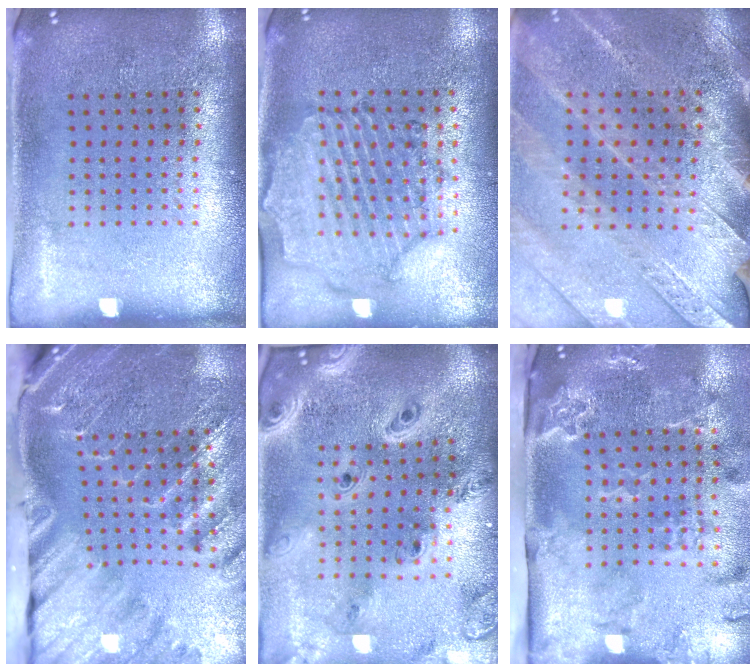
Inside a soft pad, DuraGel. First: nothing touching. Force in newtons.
{"total": 1.2, "press": 1.1, "slide": 0.3}
{"total": 2.9, "press": 2.8, "slide": 0.4}
{"total": 3.2, "press": 3.0, "slide": 1.1}
{"total": 4.0, "press": 3.1, "slide": 2.6}
{"total": 3.4, "press": 2.4, "slide": 2.4}